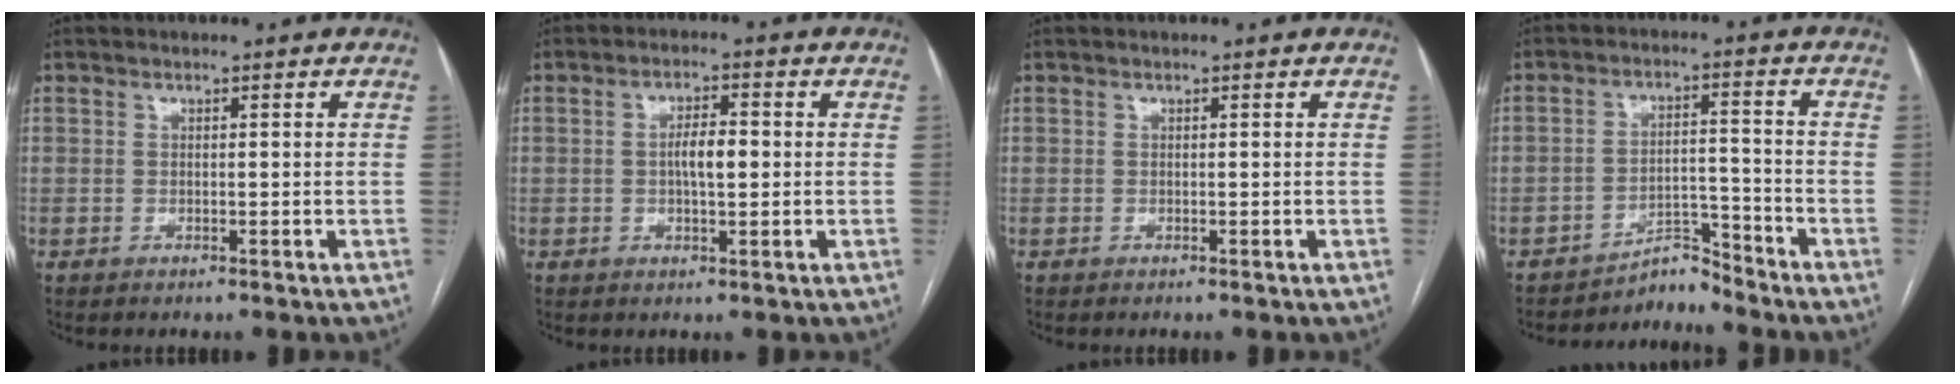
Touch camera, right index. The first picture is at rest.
{"total": 4.2, "force": [0.1, 1.2, 4.0], "torque": [-0.074, 0.006, 0.002]}
{"total": 0.0}
{"total": 4.0, "force": [-3.9, 0.3, -0.9], "torque": [0.023, 0.017, -0.061]}